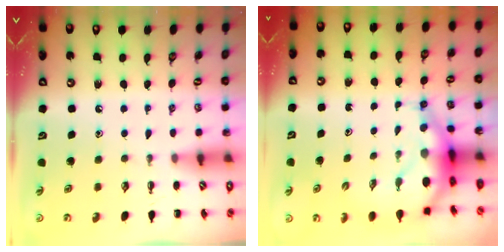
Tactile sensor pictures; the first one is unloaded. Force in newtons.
{"total": 7.7, "press": 7.3, "slide": 2.3}